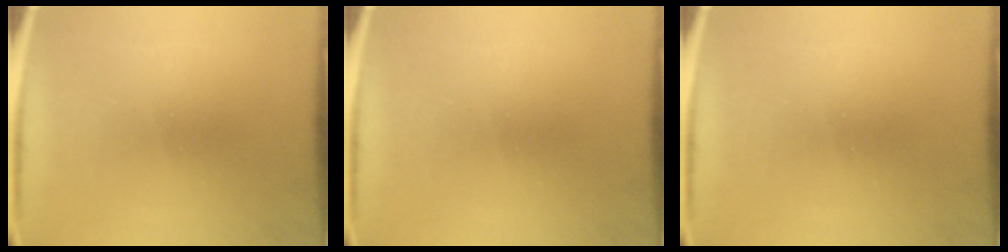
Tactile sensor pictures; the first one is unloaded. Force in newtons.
{"total": 0.0}
{"total": 0.0}